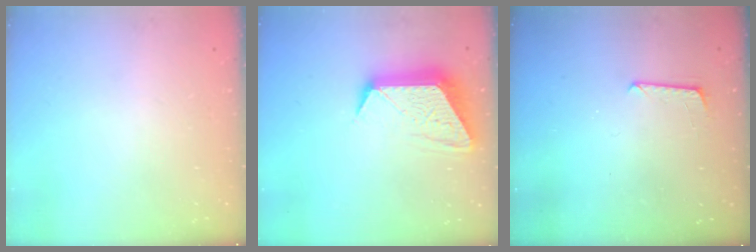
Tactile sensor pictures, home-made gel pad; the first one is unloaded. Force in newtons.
{"total": 12.8, "press": 12.8, "slide": 1.1}
{"total": 5.9, "press": 5.9, "slide": 0.4}